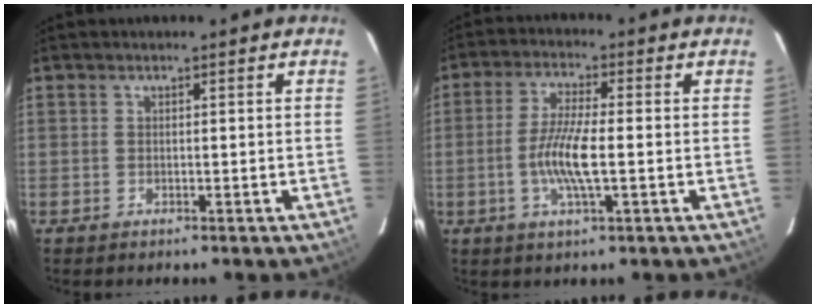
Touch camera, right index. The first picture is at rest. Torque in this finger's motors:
{"motor_torque": [0.23, -0.15, 0.31, 0.08]}